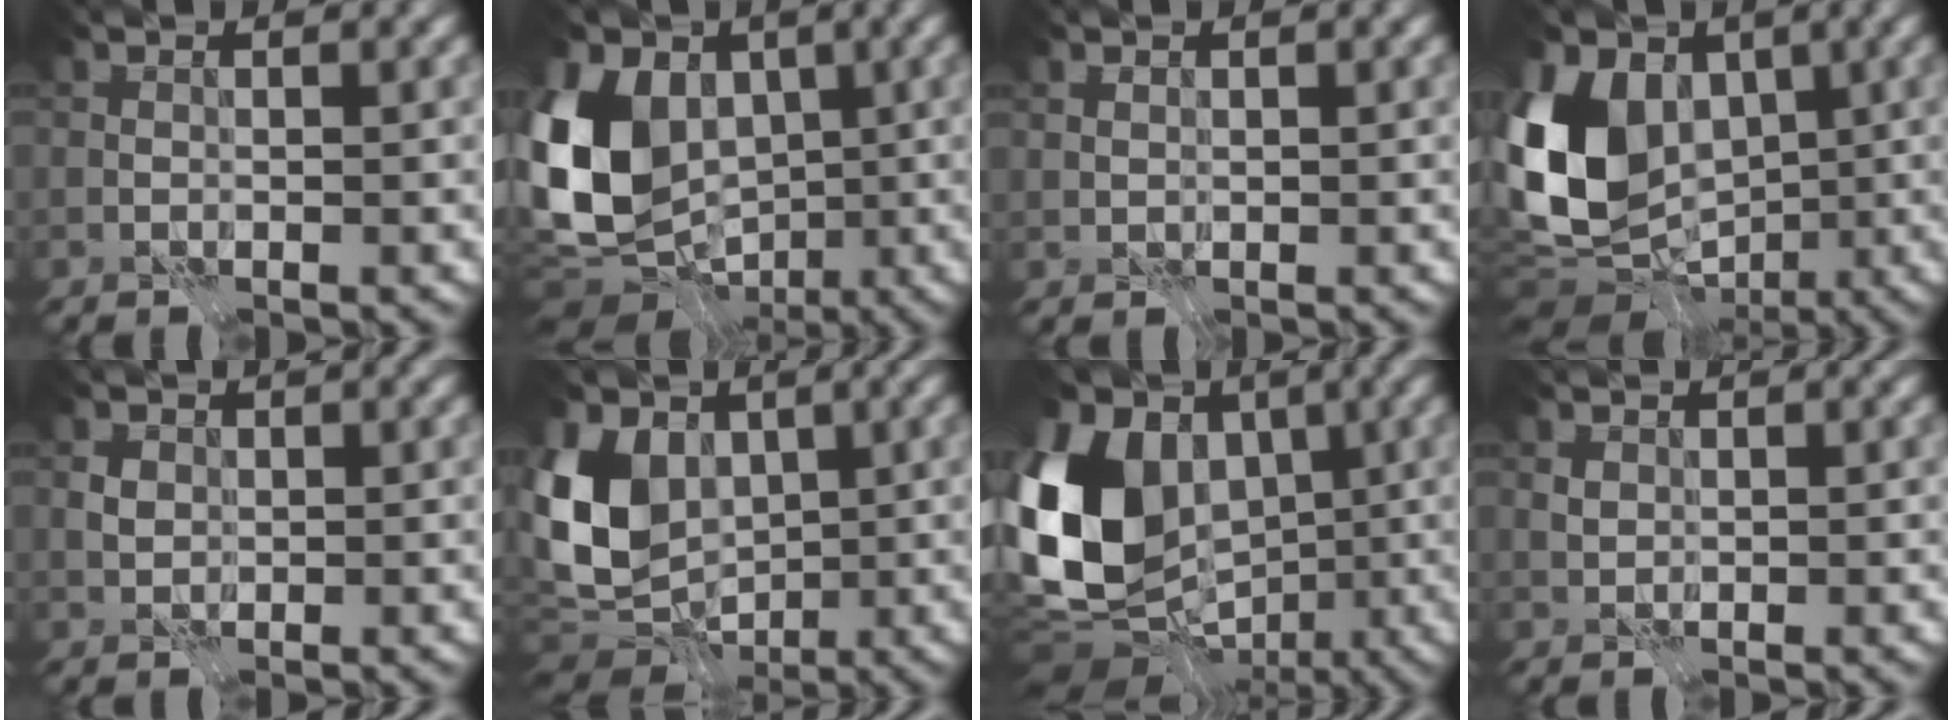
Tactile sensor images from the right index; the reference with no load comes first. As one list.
[{"total": 14.0, "force": [0.5, 11.1, 8.6], "torque": [-0.195, 0.002, 0.010]}, {"total": 0.8, "force": [0.4, 0.6, 0.3], "torque": [-0.007, 0.000, 0.010]}, {"total": 12.6, "force": [0.8, 9.7, 8.0], "torque": [-0.184, 0.003, 0.006]}, {"total": 1.5, "force": [0.2, 1.3, 0.6], "torque": [-0.012, 0.000, 0.002]}, {"total": 10.9, "force": [1.2, 8.3, 6.9], "torque": [-0.158, 0.002, 0.012]}, {"total": 16.4, "force": [0.6, 12.5, 10.6], "torque": [-0.235, 0.014, 0.000]}, {"total": 1.0, "force": [0.3, 0.9, 0.4], "torque": [-0.008, 0.000, 0.006]}]